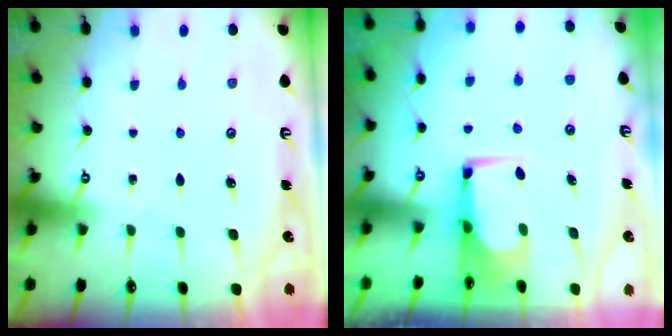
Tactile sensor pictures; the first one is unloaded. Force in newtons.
{"total": 1.2, "press": 1.2, "slide": 0.2}